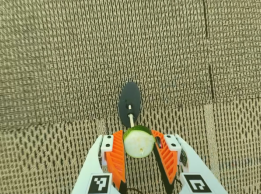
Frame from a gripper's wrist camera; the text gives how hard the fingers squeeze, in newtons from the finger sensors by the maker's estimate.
{"total": 9.0, "left": 8.5, "right": 9.6}